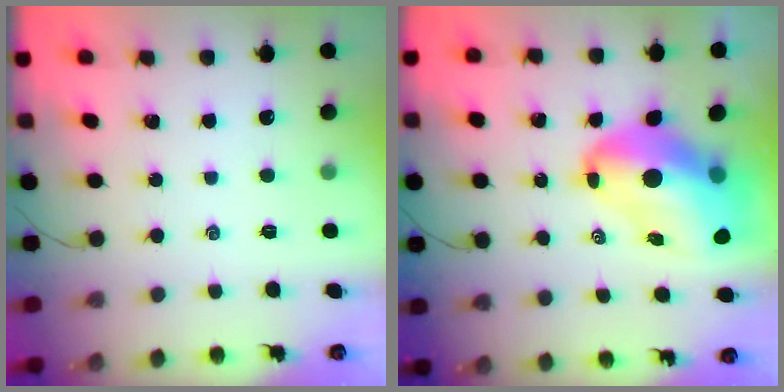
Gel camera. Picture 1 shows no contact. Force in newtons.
{"total": 16.9, "press": 16.3, "slide": 4.6}